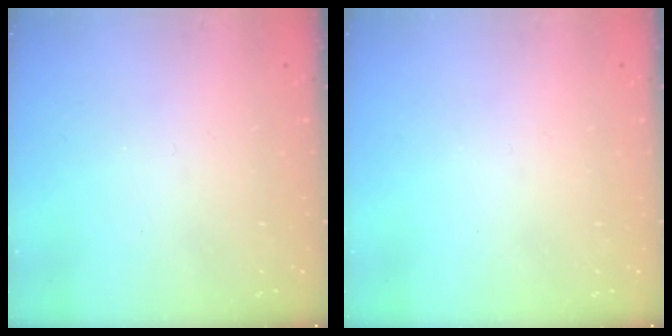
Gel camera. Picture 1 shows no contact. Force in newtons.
{"total": 0.0}